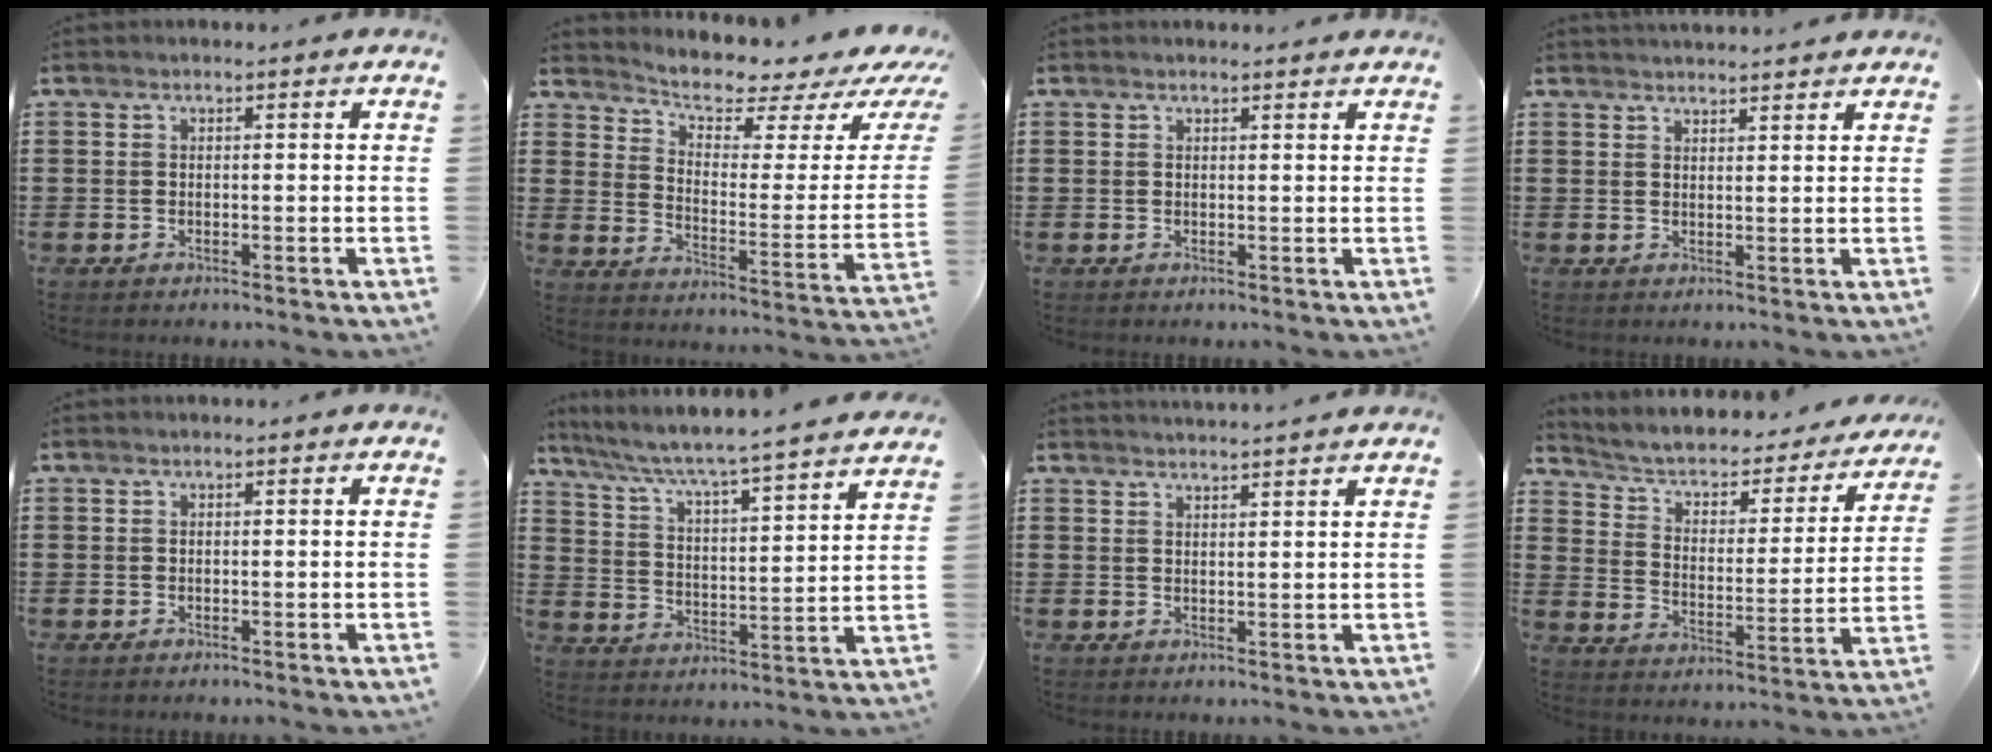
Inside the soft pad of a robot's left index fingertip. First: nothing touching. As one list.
[{"total": 4.2, "force": [3.7, 0.6, 1.9], "torque": [-0.060, -0.035, 0.058]}, {"total": 1.1, "force": [1.0, 0.0, 0.3], "torque": [-0.008, -0.002, 0.020]}, {"total": 2.1, "force": [2.1, -0.3, 0.0], "torque": [-0.005, -0.006, 0.041]}, {"total": 0.0}, {"total": 5.0, "force": [4.5, -0.7, 2.1], "torque": [-0.063, -0.047, 0.067]}, {"total": 2.2, "force": [2.1, -0.7, 0.0], "torque": [-0.006, -0.010, 0.042]}, {"total": 3.2, "force": [1.9, 1.8, 1.8], "torque": [-0.050, -0.020, 0.022]}]